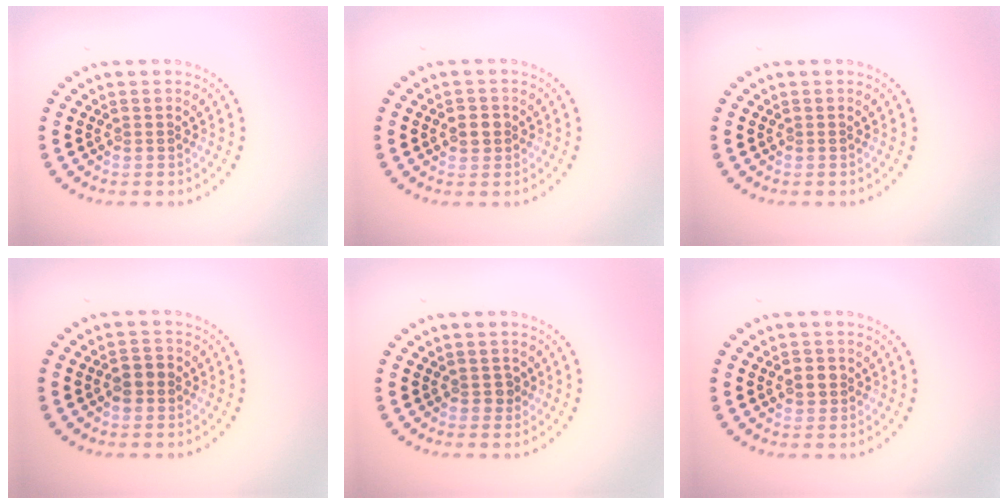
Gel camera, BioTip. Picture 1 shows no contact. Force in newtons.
{"total": 1.6, "press": 1.5, "slide": 0.3}
{"total": 0.0}
{"total": 1.9, "press": 1.8, "slide": 0.7}
{"total": 0.8, "press": 0.8, "slide": 0.3}
{"total": 1.6, "press": 1.5, "slide": 0.3}